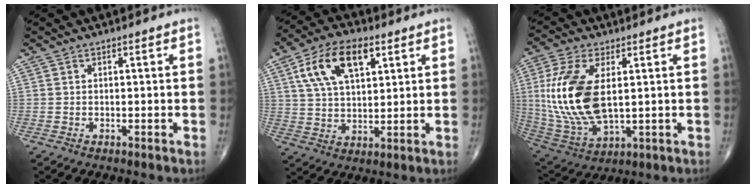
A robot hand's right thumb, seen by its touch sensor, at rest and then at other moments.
{"total": 13.4, "force": [5.5, 6.9, 10.1], "torque": [-0.173, -0.002, 0.099]}
{"total": 17.8, "force": [2.2, 8.9, 15.3], "torque": [-0.334, -0.015, 0.052]}